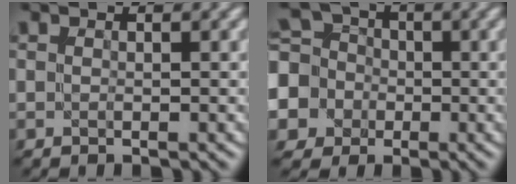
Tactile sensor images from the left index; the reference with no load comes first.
{"total": 8.9, "force": [-2.1, 8.2, 2.6], "torque": [-0.077, 0.005, -0.067]}